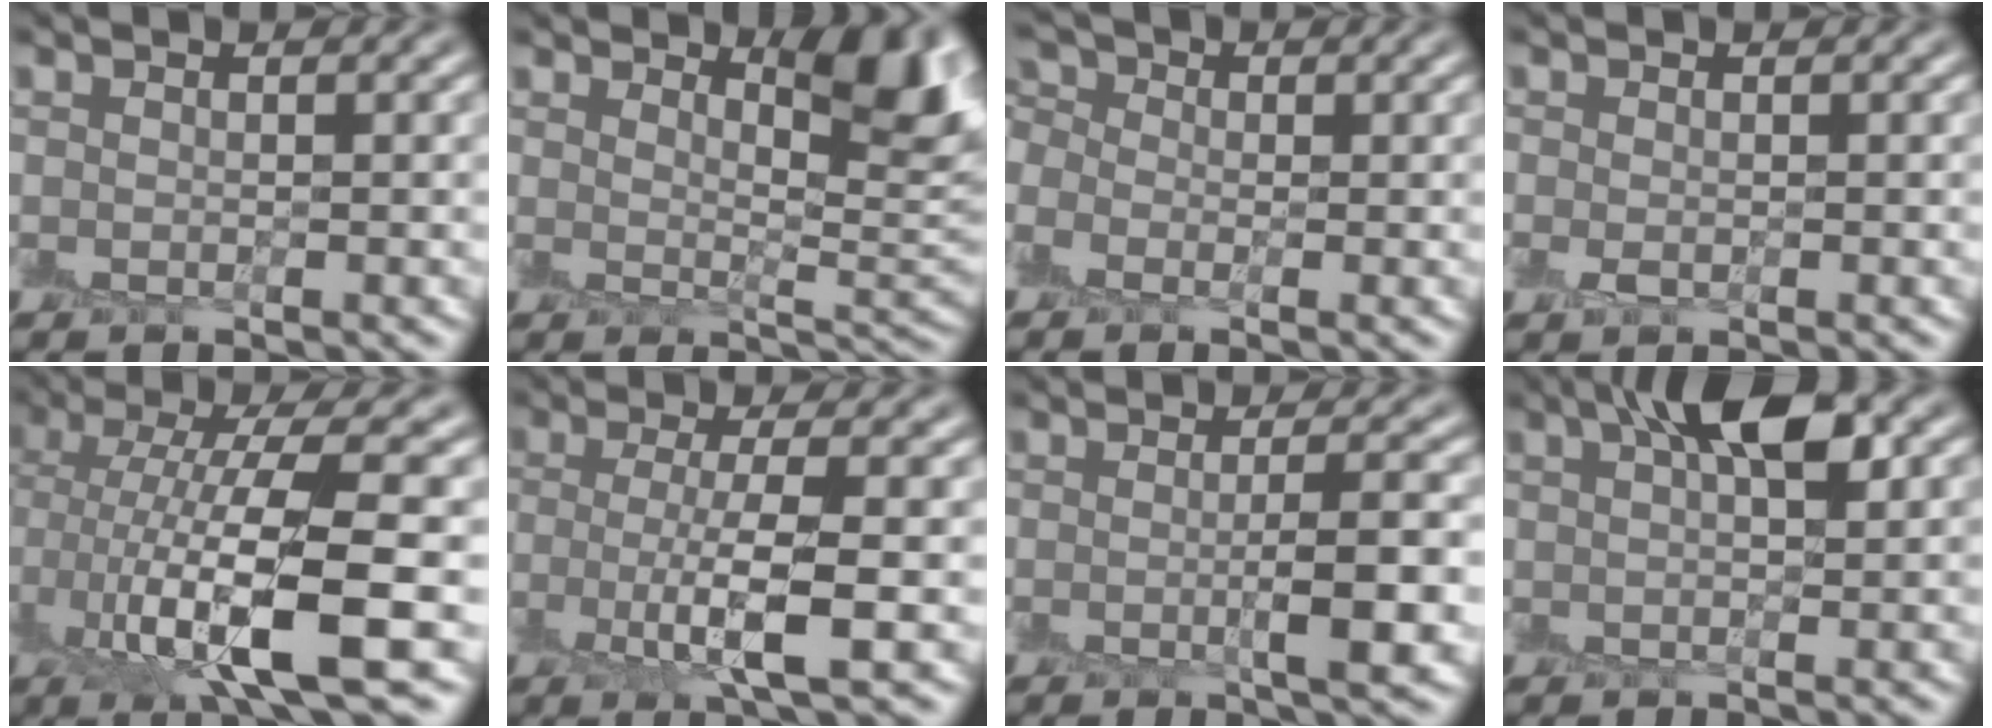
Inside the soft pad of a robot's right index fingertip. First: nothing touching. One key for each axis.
{"total": 5.6, "fx": 3.6, "fy": 1.4, "fz": 4.1, "tx": -0.051, "ty": -0.007, "tz": 0.054}
{"total": 3.6, "fx": -0.2, "fy": 2.9, "fz": 2.1, "tx": -0.051, "ty": 0.015, "tz": -0.016}
{"total": 1.1, "fx": -0.3, "fy": 0.8, "fz": 0.7, "tx": -0.017, "ty": -0.003, "tz": -0.004}
{"total": 8.6, "fx": -1.5, "fy": 2.0, "fz": 8.2, "tx": -0.156, "ty": -0.001, "tz": -0.024}
{"total": 4.4, "fx": -1.0, "fy": 0.7, "fz": 4.3, "tx": -0.083, "ty": -0.009, "tz": -0.022}
{"total": 3.7, "fx": -0.5, "fy": 0.5, "fz": 3.6, "tx": -0.055, "ty": -0.003, "tz": -0.011}
{"total": 5.3, "fx": 2.3, "fy": 1.6, "fz": 4.5, "tx": -0.072, "ty": 0.010, "tz": 0.029}